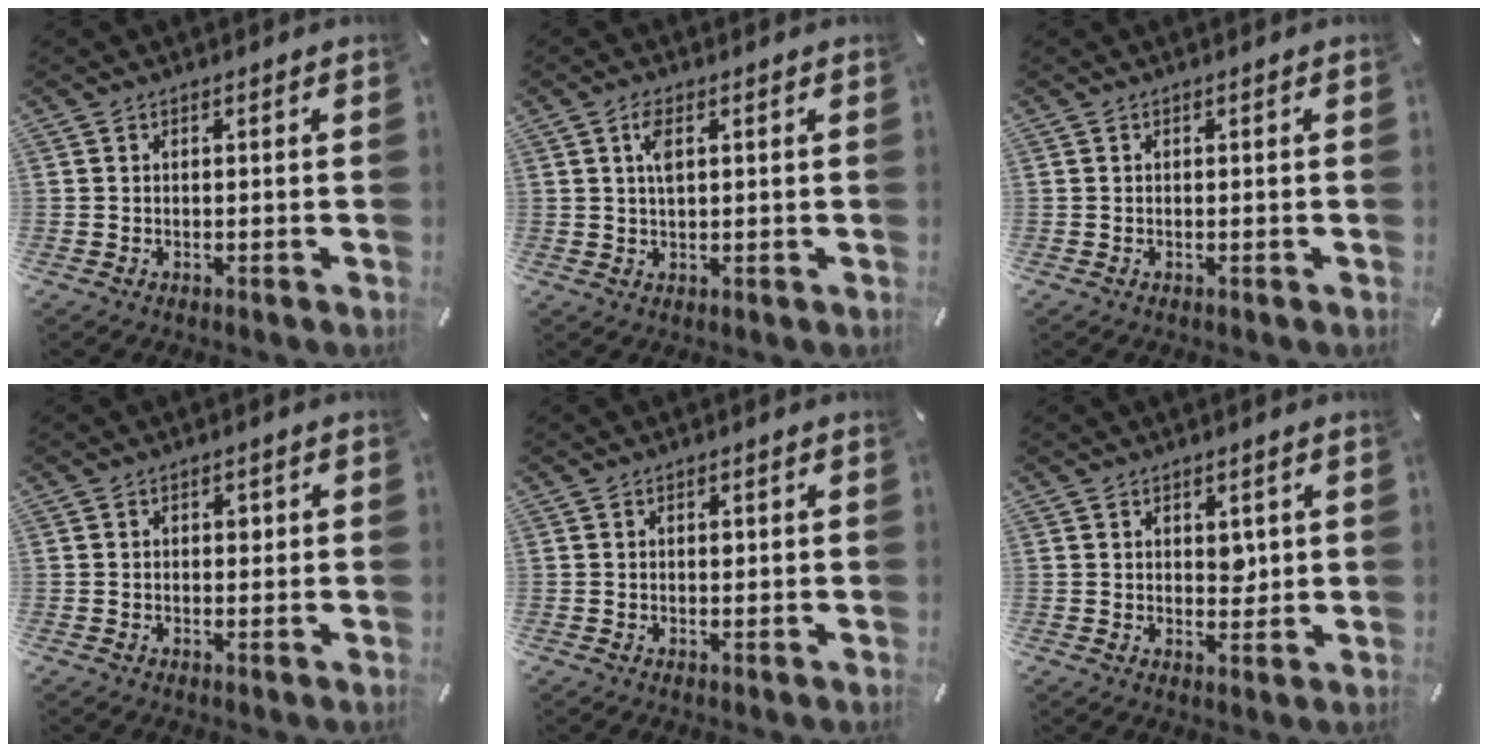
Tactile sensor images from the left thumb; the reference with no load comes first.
{"total": 3.7, "force": [1.3, 1.4, 3.1], "torque": [-0.067, 0.001, 0.016]}
{"total": 0.0}
{"total": 1.5, "force": [0.2, 1.1, 1.0], "torque": [-0.005, 0.001, -0.002]}
{"total": 0.9, "force": [0.2, 0.6, 0.6], "torque": [-0.005, -0.002, 0.001]}
{"total": 3.3, "force": [1.2, 2.5, 1.8], "torque": [-0.006, -0.010, 0.014]}